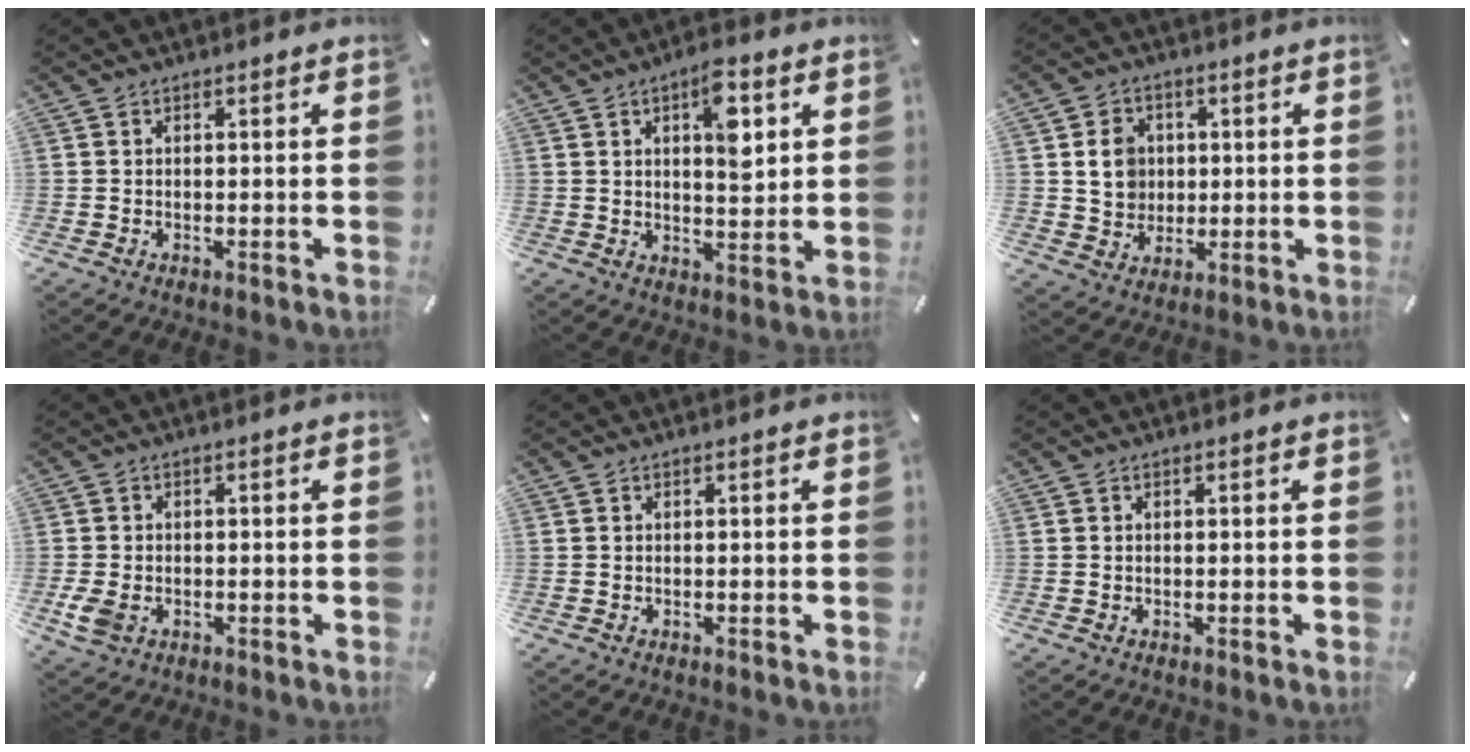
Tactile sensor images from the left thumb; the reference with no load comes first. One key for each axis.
{"total": 8.9, "fx": 3.6, "fy": 4.1, "fz": 7.0, "tx": -0.086, "ty": -0.018, "tz": 0.053}
{"total": 7.6, "fx": 1.2, "fy": 6.9, "fz": 2.8, "tx": -0.032, "ty": 0.004, "tz": 0.019}
{"total": 4.3, "fx": -1.4, "fy": 3.0, "fz": 2.7, "tx": -0.072, "ty": -0.002, "tz": -0.029}
{"total": 0.0}
{"total": 0.0}